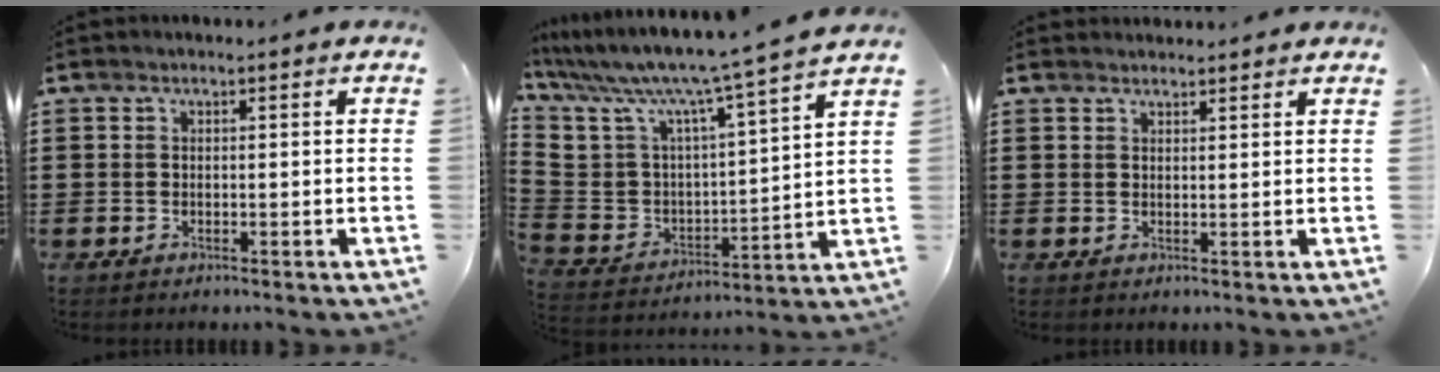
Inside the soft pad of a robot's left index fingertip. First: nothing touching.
{"total": 8.0, "force": [6.6, 0.9, 4.4], "torque": [-0.117, -0.054, 0.101]}
{"total": 1.5, "force": [1.5, 0.3, 0.0], "torque": [-0.003, 0.002, 0.030]}